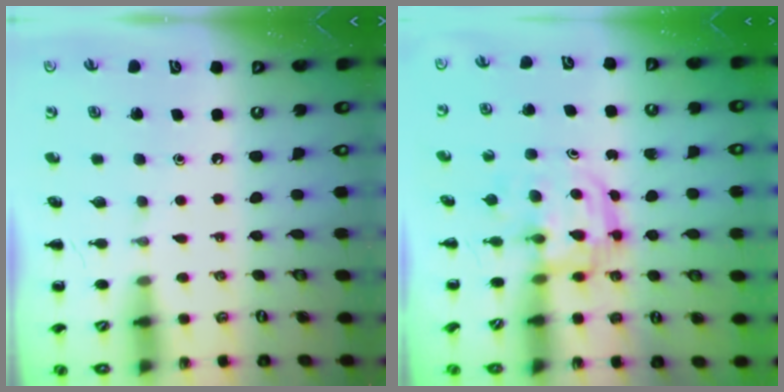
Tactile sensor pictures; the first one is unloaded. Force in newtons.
{"total": 3.1, "press": 3.1, "slide": 0.4}